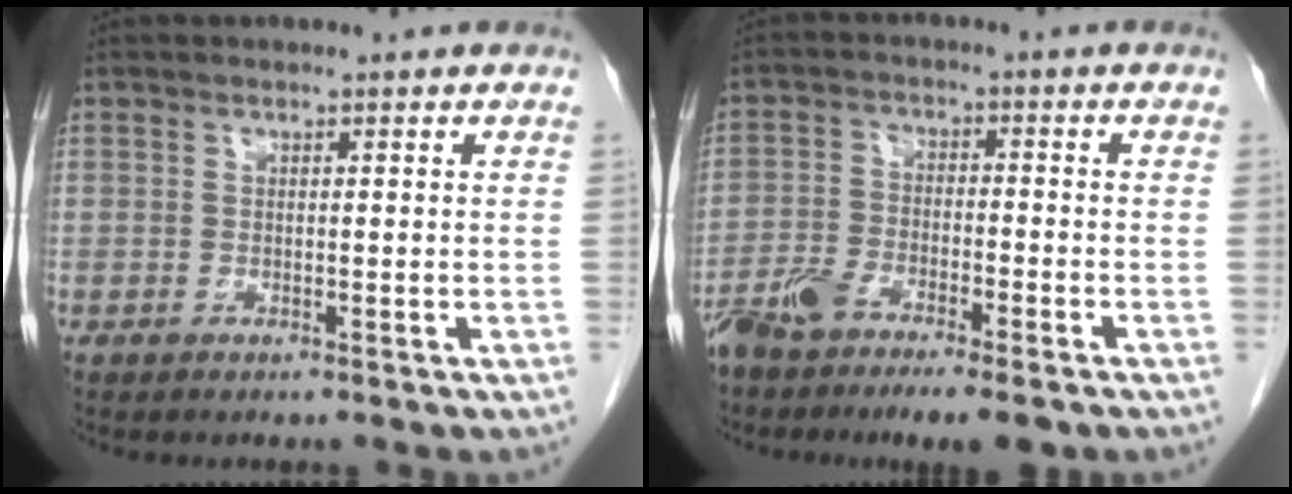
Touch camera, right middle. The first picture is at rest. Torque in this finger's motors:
{"motor_torque": [0.81, -0.98, 0.13, 0.03]}